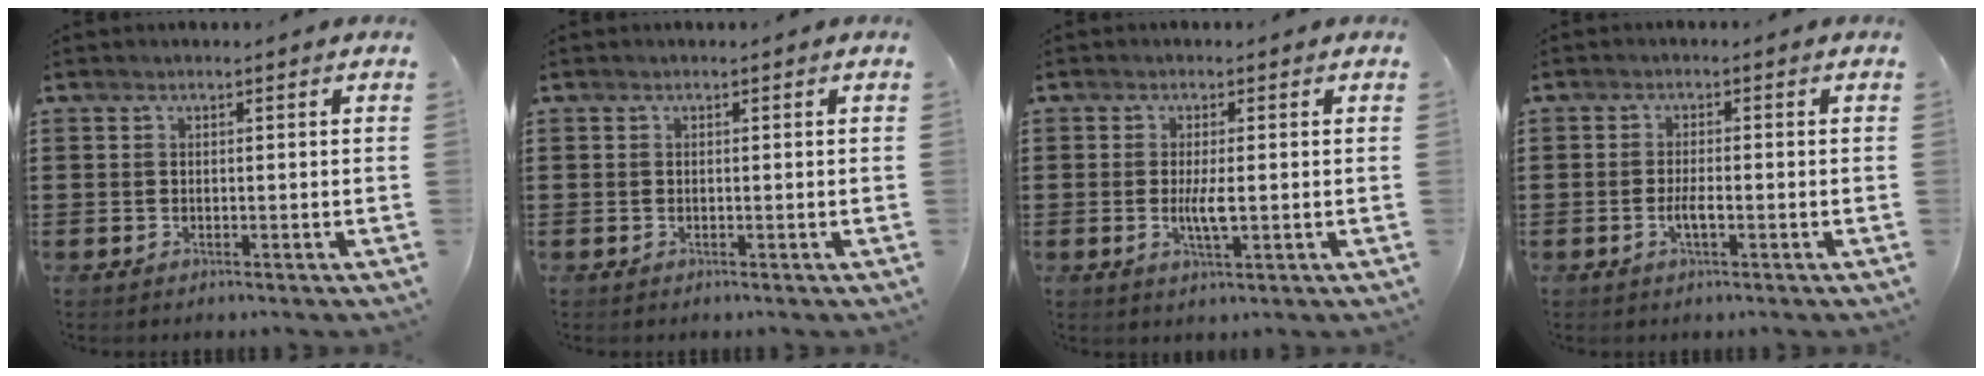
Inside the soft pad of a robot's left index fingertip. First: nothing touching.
{"total": 0.0}
{"total": 3.5, "force": [-0.3, 0.7, 3.4], "torque": [-0.067, -0.005, -0.009]}
{"total": 2.4, "force": [-0.8, 0.6, 2.2], "torque": [-0.046, -0.001, -0.017]}